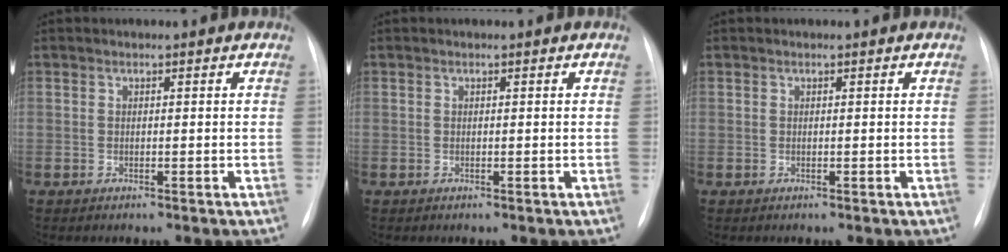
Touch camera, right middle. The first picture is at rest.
{"total": 0.0}
{"total": 0.0}